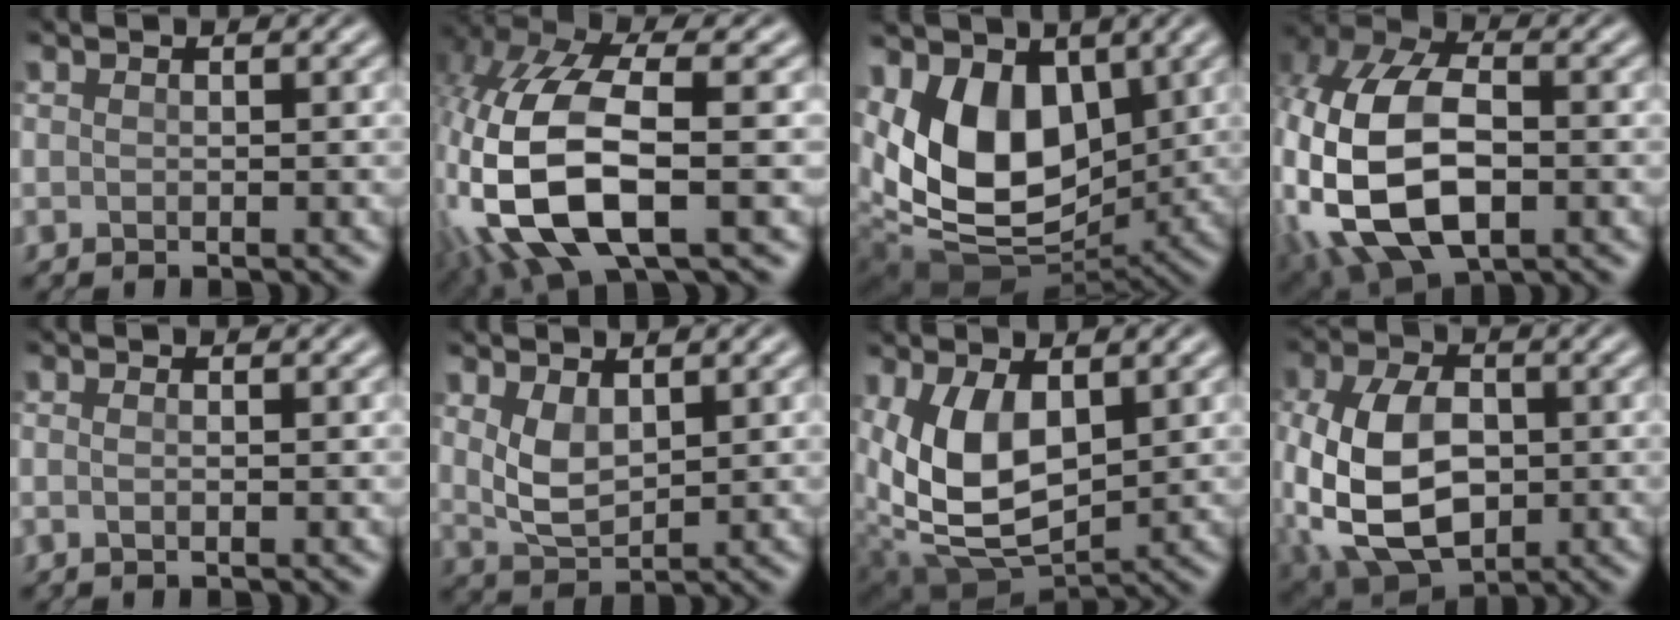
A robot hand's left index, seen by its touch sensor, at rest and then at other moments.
{"total": 12.5, "force": [-2.9, 5.3, 11.0], "torque": [-0.272, -0.003, -0.057]}
{"total": 11.8, "force": [1.9, 7.6, 8.9], "torque": [-0.173, -0.018, 0.033]}
{"total": 13.4, "force": [-1.6, 8.8, 9.9], "torque": [-0.230, -0.021, -0.018]}
{"total": 1.3, "force": [0.1, 0.6, 1.1], "torque": [-0.011, -0.002, -0.008]}
{"total": 3.2, "force": [1.5, 1.7, 2.2], "torque": [-0.056, 0.002, 0.038]}
{"total": 8.0, "force": [1.9, 4.4, 6.3], "torque": [-0.141, -0.005, 0.038]}
{"total": 10.6, "force": [-1.1, 6.9, 8.0], "torque": [-0.187, -0.011, -0.016]}